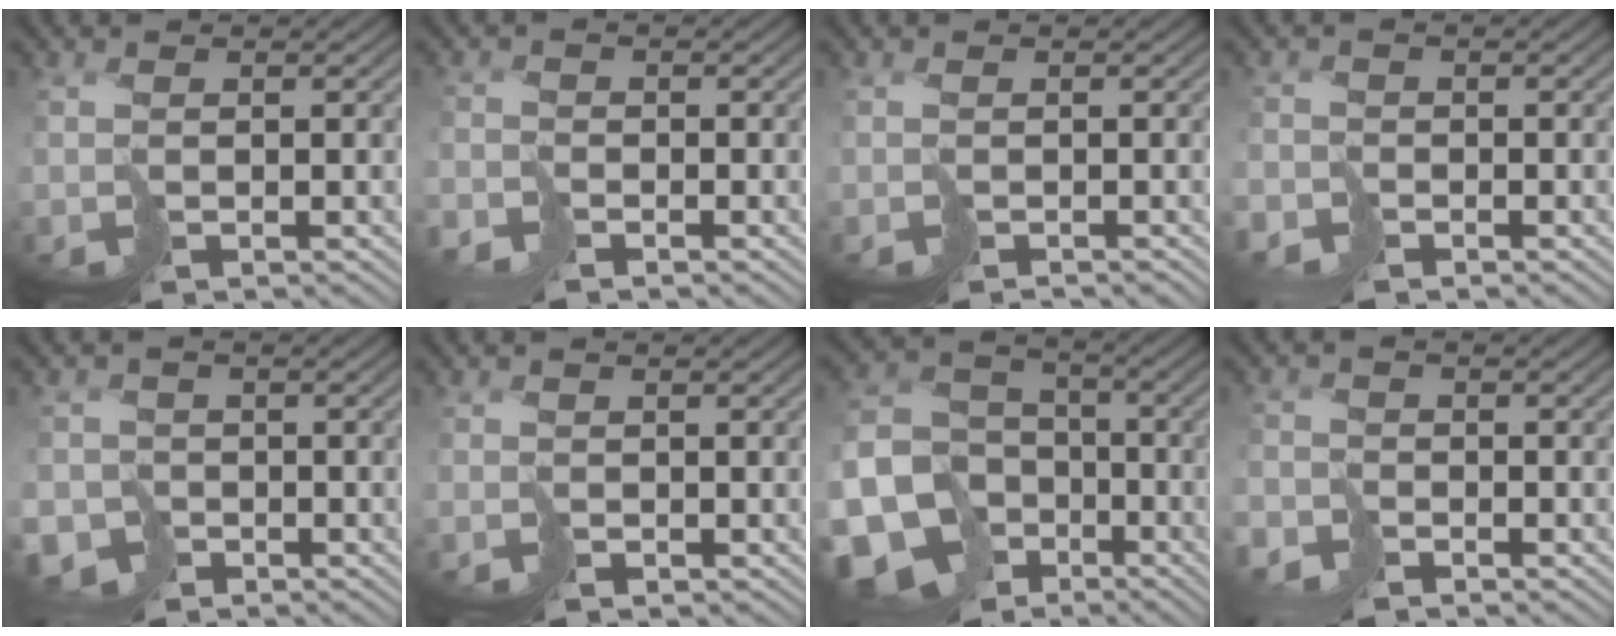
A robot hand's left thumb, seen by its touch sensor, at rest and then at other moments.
{"total": 2.6, "force": [-2.4, 0.2, -0.8], "torque": [0.032, -0.001, -0.054]}
{"total": 1.1, "force": [-1.1, 0.2, 0.2], "torque": [-0.001, -0.005, -0.021]}
{"total": 2.2, "force": [-2.0, 0.5, -0.9], "torque": [0.035, -0.002, -0.045]}
{"total": 4.0, "force": [-3.0, 2.7, 0.3], "torque": [0.015, -0.007, -0.058]}
{"total": 0.8, "force": [-0.5, 0.1, -0.6], "torque": [0.019, -0.002, -0.012]}
{"total": 15.2, "force": [-7.9, 11.5, 6.1], "torque": [-0.171, -0.044, -0.119]}
{"total": 2.8, "force": [-2.6, 0.7, -0.6], "torque": [0.031, 0.000, -0.058]}